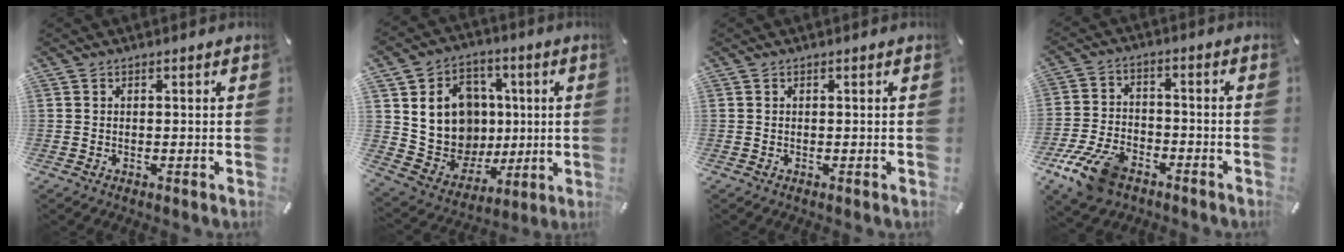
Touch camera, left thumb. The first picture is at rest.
{"total": 15.5, "force": [2.9, 14.3, 5.3], "torque": [-0.079, -0.019, 0.081]}
{"total": 0.0}
{"total": 11.9, "force": [-7.3, 6.8, 6.4], "torque": [-0.124, 0.041, -0.133]}